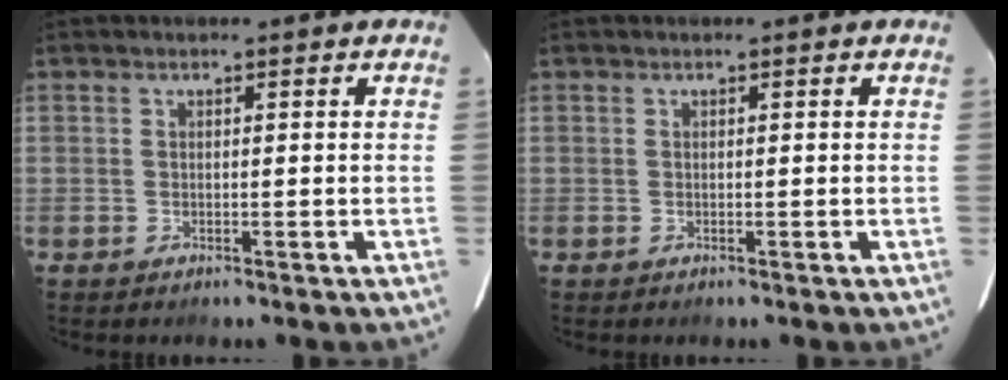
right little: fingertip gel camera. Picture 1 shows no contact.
{"total": 0.0}